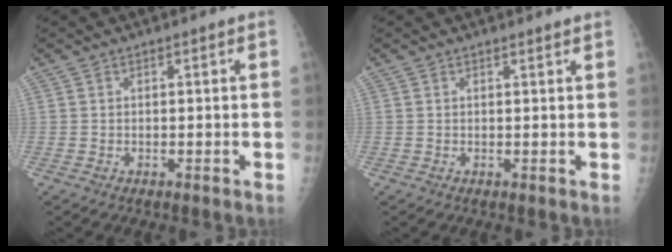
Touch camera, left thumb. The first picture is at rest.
{"total": 1.2, "force": [1.1, 0.0, 0.2], "torque": [-0.004, -0.004, 0.014]}